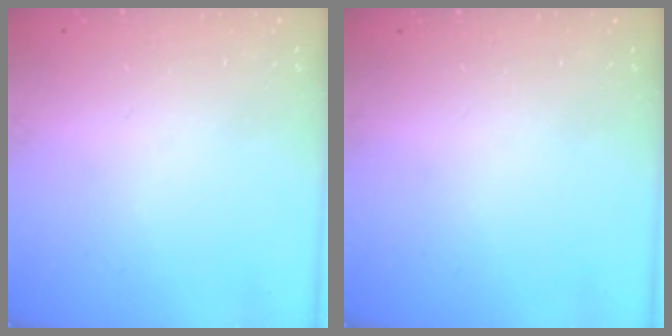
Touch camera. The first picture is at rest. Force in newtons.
{"total": 0.0}